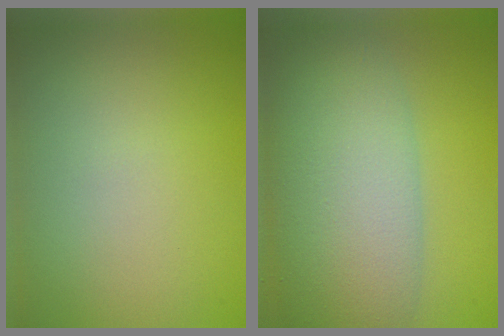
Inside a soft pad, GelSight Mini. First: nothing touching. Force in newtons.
{"total": 10.6, "press": 10.5, "slide": 0.9}